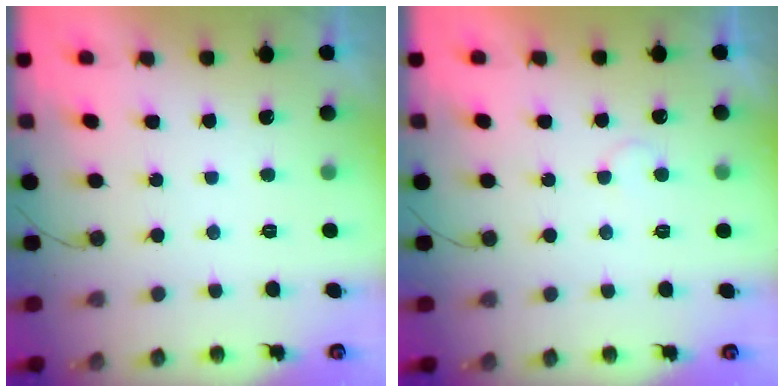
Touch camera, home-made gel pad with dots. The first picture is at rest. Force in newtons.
{"total": 3.3, "press": 3.3, "slide": 0.3}